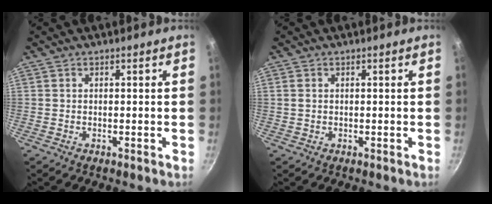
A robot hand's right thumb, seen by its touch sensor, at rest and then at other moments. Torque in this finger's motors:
{"motor_torque": [0.20, -0.11, -0.31, 0.13, 0.09]}